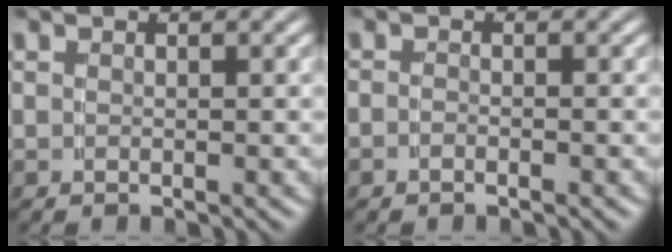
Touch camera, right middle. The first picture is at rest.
{"total": 0.8, "force": [-0.7, 0.3, 0.3], "torque": [-0.004, -0.001, -0.017]}